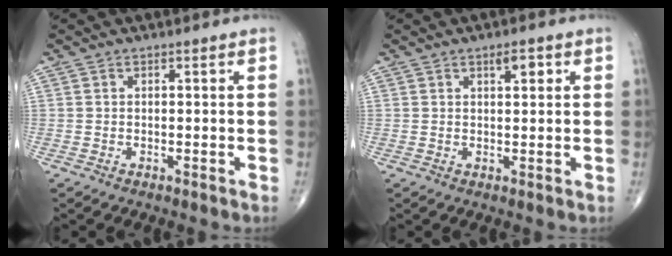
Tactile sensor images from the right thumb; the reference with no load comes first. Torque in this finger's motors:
{"motor_torque": [2.26, 2.75, 0.08, 0.02, 0.00]}